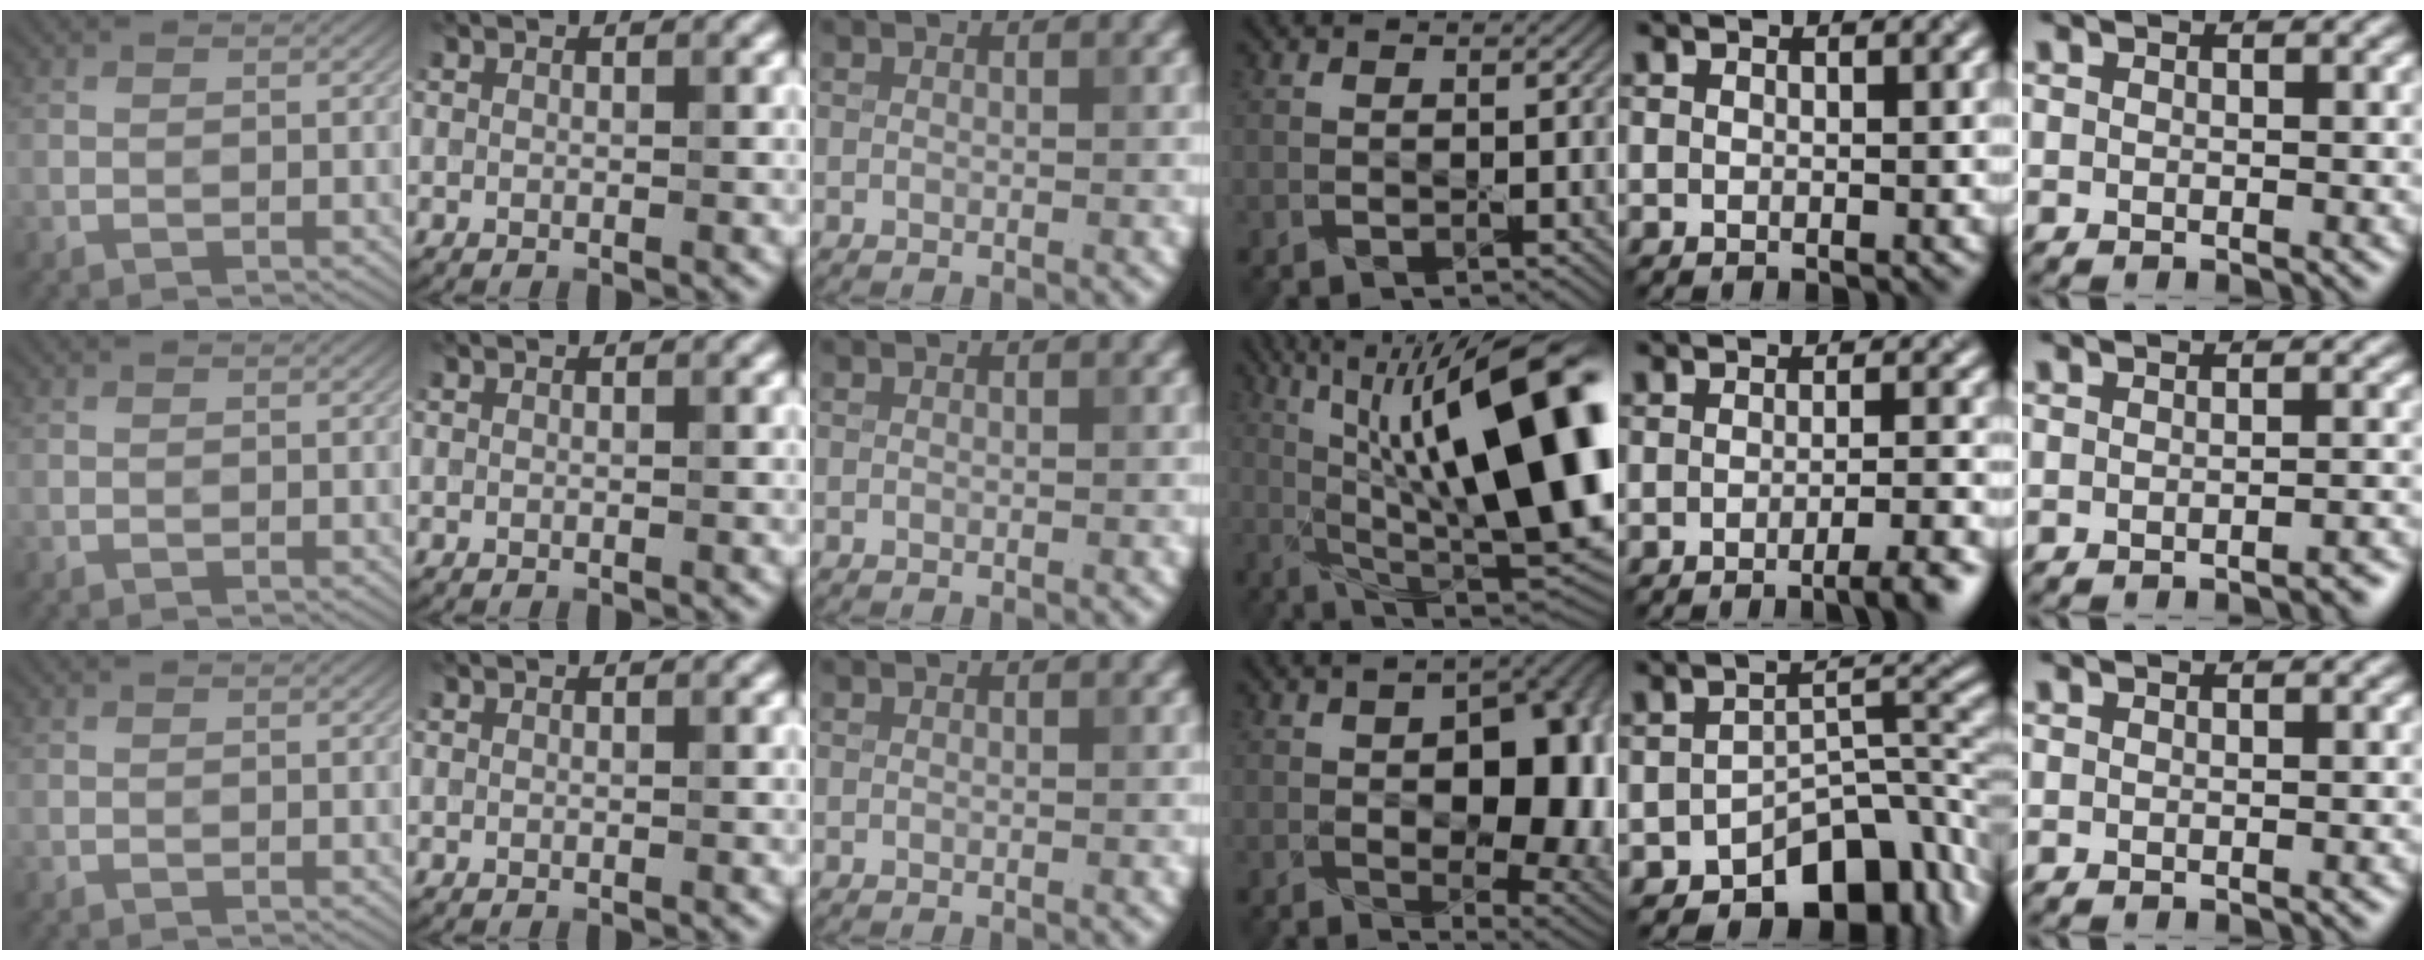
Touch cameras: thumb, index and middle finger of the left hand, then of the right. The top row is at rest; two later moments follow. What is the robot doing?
{"motion": "press", "object": "syringe"}